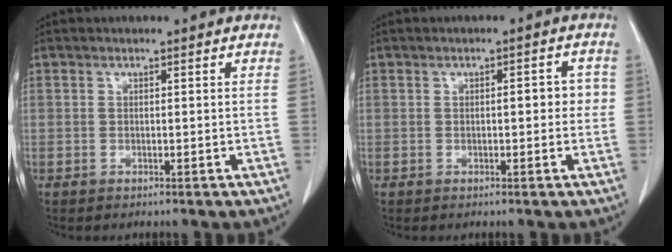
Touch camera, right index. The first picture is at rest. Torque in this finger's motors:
{"motor_torque": [0.40, -0.09, 0.23, 0.05]}